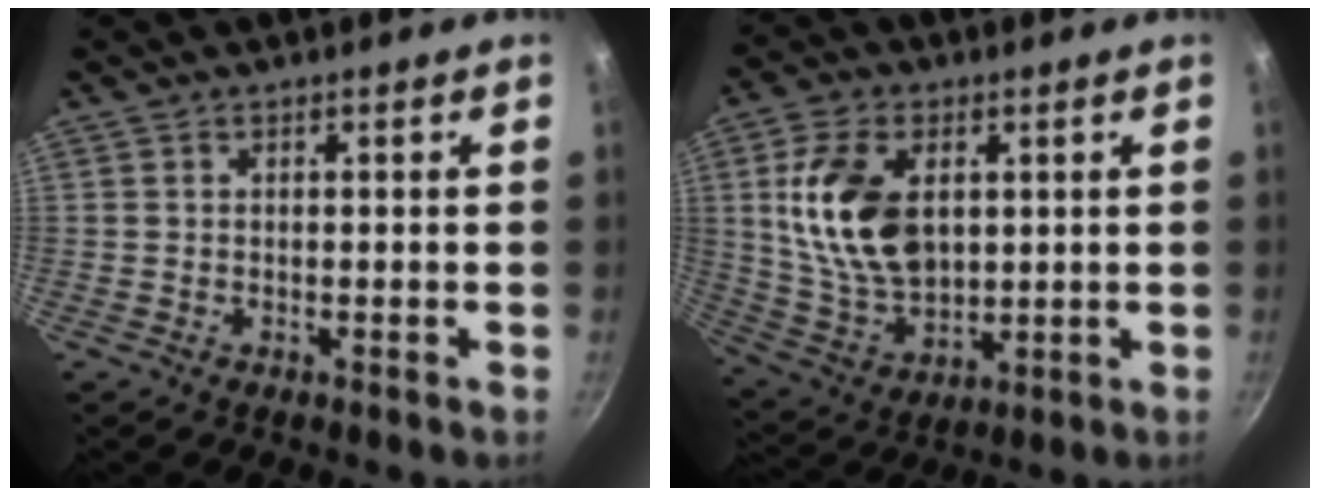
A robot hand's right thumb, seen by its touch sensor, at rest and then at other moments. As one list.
[{"total": 16.3, "force": [3.1, 10.4, 12.1], "torque": [-0.206, -0.016, 0.071]}]